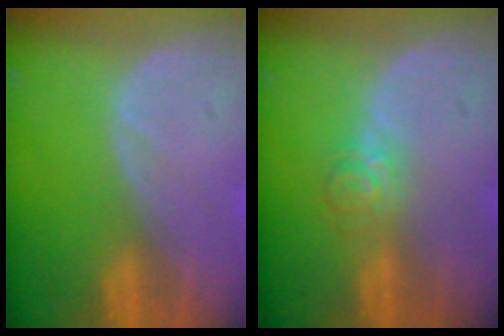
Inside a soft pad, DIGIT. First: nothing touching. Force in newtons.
{"total": 3.7, "press": 3.5, "slide": 1.4}